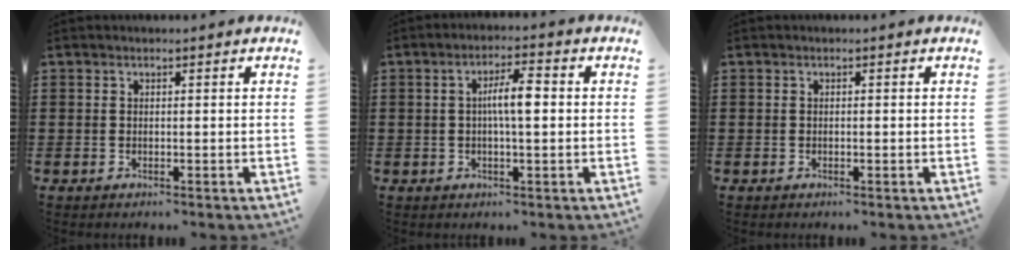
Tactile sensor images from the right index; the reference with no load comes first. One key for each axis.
{"total": 5.1, "fx": 0.2, "fy": 1.2, "fz": 5.0, "tx": -0.092, "ty": 0.006, "tz": 0.001}
{"total": 0.0}